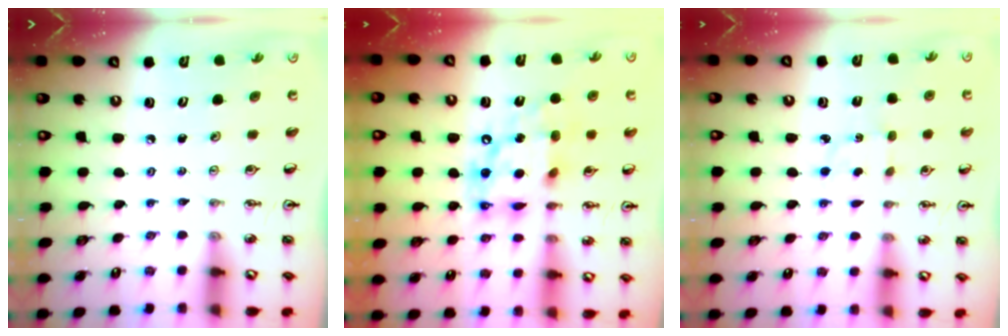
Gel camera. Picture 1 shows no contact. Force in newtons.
{"total": 14.2, "press": 14.2, "slide": 1.4}
{"total": 2.7, "press": 2.6, "slide": 0.5}